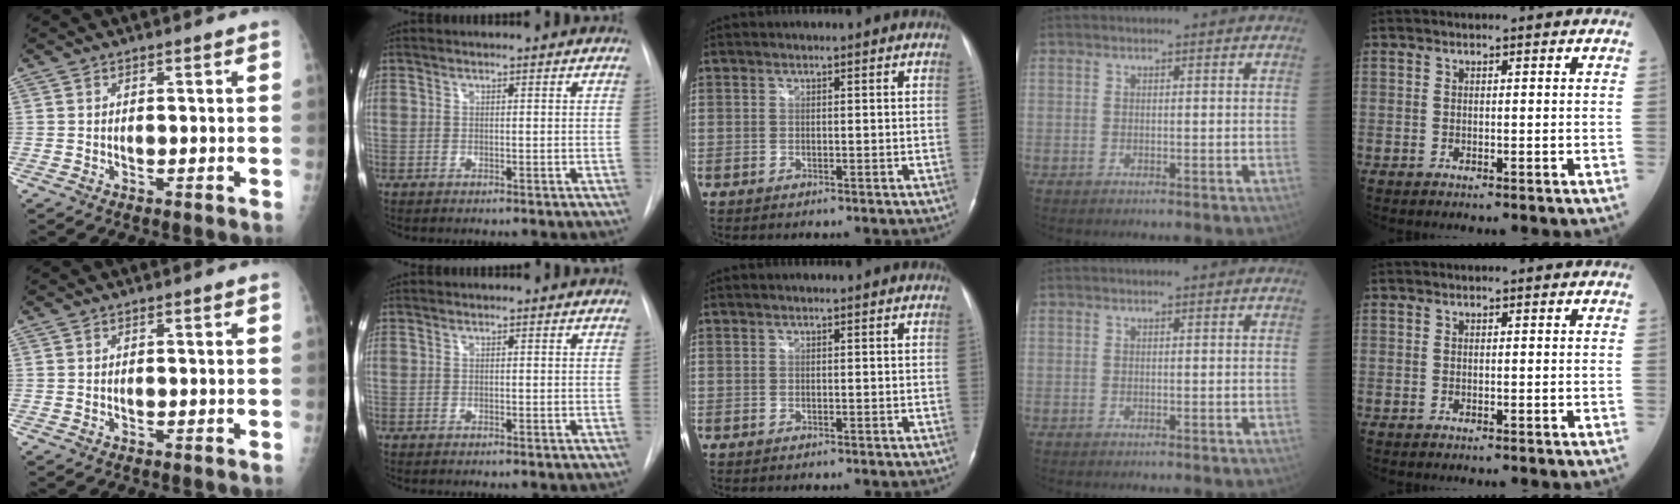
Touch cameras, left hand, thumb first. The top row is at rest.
{"index": {"total": 0.6, "force": [-0.6, -0.1, -0.1], "torque": [0.003, -0.007, -0.010]}}